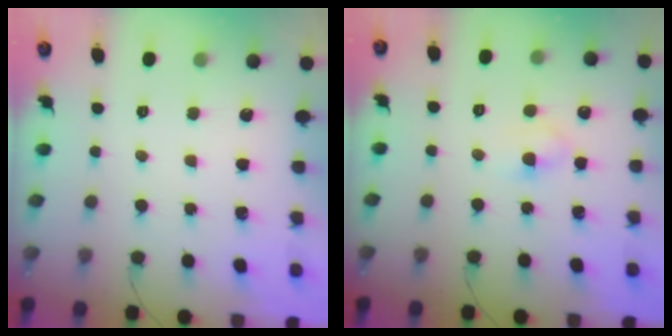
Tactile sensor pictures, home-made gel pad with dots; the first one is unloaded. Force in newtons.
{"total": 3.4, "press": 3.3, "slide": 1.1}